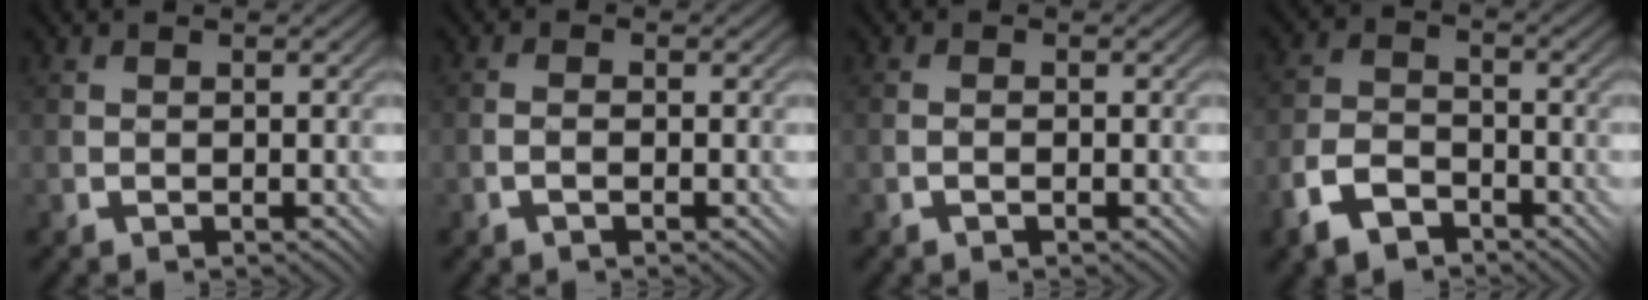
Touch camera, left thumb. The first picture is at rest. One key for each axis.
{"total": 1.3, "fx": -0.5, "fy": 0.7, "fz": 0.9, "tx": -0.007, "ty": 0.008, "tz": -0.009}
{"total": 0.6, "fx": -0.3, "fy": 0.4, "fz": 0.4, "tx": 0.004, "ty": 0.006, "tz": -0.005}
{"total": 6.2, "fx": -4.3, "fy": 3.4, "fz": 2.8, "tx": -0.070, "ty": 0.000, "tz": -0.094}